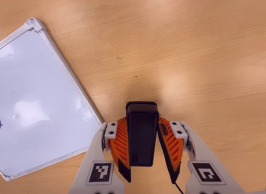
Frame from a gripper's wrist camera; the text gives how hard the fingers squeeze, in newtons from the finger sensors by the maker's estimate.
{"total": 5.3, "left": 4.2, "right": 6.5}